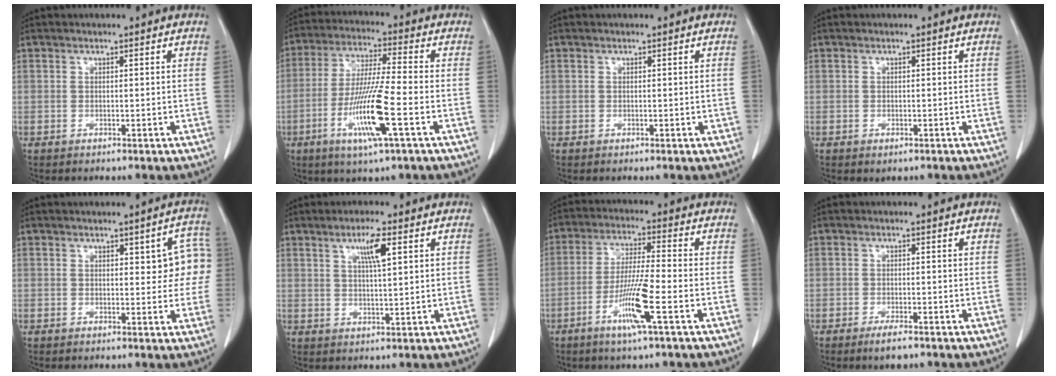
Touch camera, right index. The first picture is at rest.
{"total": 12.4, "force": [-4.3, -0.1, 11.6], "torque": [-0.231, -0.019, -0.084]}
{"total": 0.7, "force": [-0.1, 0.3, 0.6], "torque": [-0.011, -0.002, 0.002]}
{"total": 0.8, "force": [-0.5, 0.4, 0.5], "torque": [-0.011, -0.002, -0.002]}
{"total": 5.6, "force": [1.1, 2.4, 4.9], "torque": [-0.038, 0.017, 0.011]}
{"total": 4.6, "force": [2.0, 0.2, 4.1], "torque": [-0.072, -0.001, 0.035]}
{"total": 9.2, "force": [-3.9, -0.5, 8.3], "torque": [-0.163, -0.015, -0.078]}
{"total": 2.9, "force": [-2.1, 0.5, 2.0], "torque": [-0.038, -0.005, -0.035]}